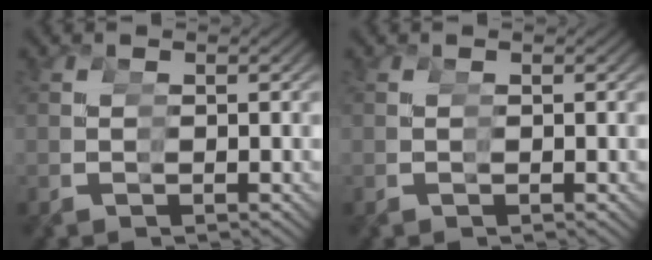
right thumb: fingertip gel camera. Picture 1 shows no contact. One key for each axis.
{"total": 0.0}